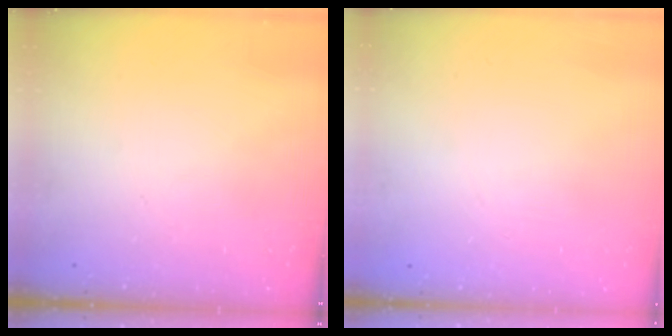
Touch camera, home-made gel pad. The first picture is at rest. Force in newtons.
{"total": 1.8, "press": 1.8, "slide": 0.2}